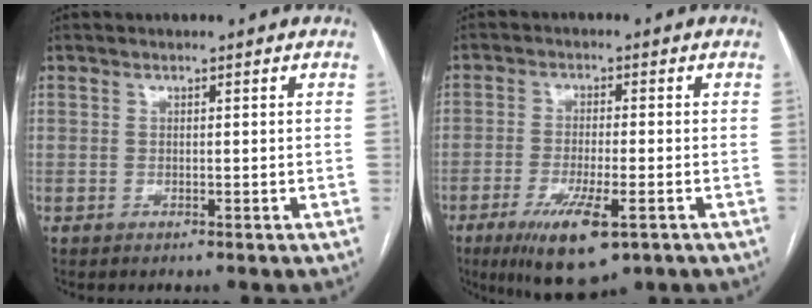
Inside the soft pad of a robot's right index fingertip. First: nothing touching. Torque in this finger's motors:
{"motor_torque": [1.45, -0.60, 0.53, 0.13]}